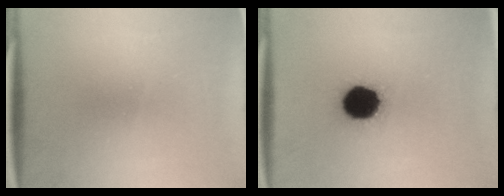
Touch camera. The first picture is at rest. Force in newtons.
{"total": 13.8}